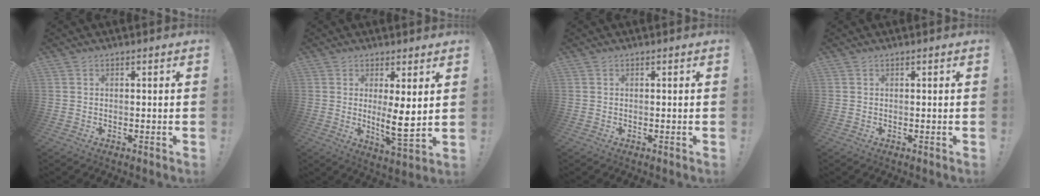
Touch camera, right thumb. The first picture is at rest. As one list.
[{"total": 8.7, "force": [1.0, 1.4, 8.5], "torque": [-0.135, -0.029, 0.014]}, {"total": 0.0}, {"total": 0.0}]